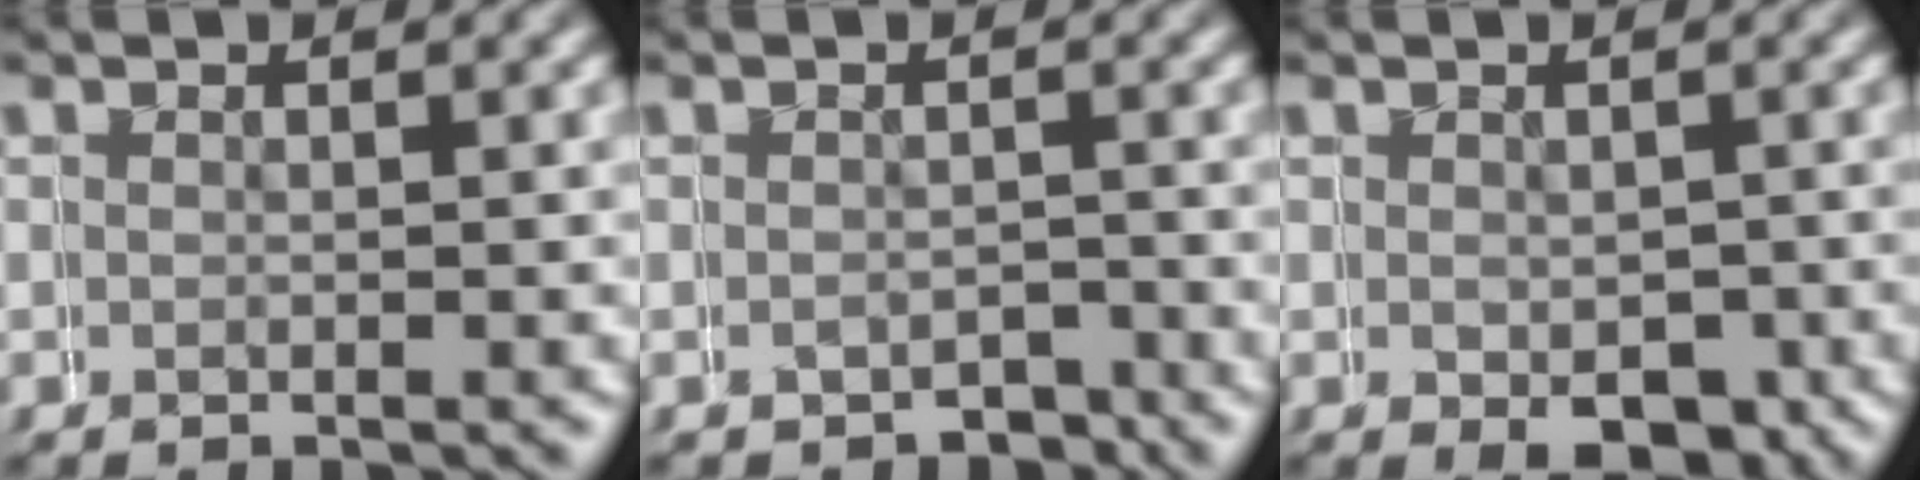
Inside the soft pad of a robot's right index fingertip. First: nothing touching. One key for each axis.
{"total": 2.0, "fx": -1.5, "fy": 1.1, "fz": -0.7, "tx": 0.017, "ty": 0.001, "tz": -0.030}
{"total": 2.9, "fx": -1.1, "fy": 1.7, "fz": 2.1, "tx": -0.019, "ty": -0.005, "tz": -0.019}